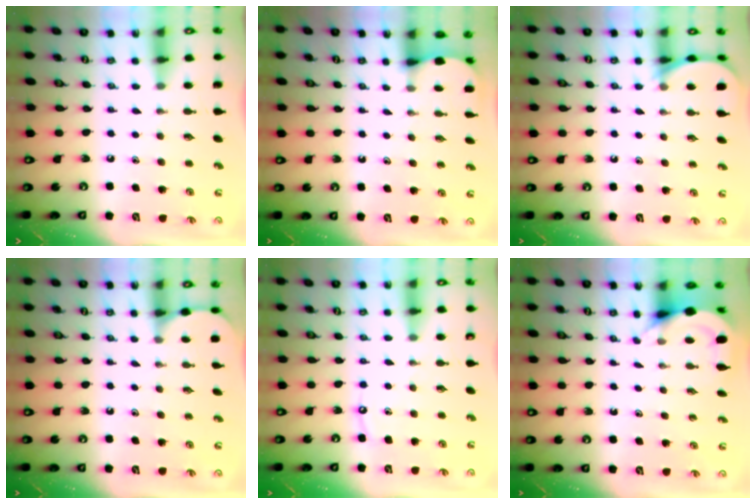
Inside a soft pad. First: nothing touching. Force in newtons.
{"total": 2.6, "press": 2.6, "slide": 0.3}
{"total": 6.1, "press": 6.0, "slide": 0.7}
{"total": 1.4, "press": 1.4, "slide": 0.0}
{"total": 4.9, "press": 4.9, "slide": 0.6}
{"total": 4.6, "press": 4.6, "slide": 0.2}